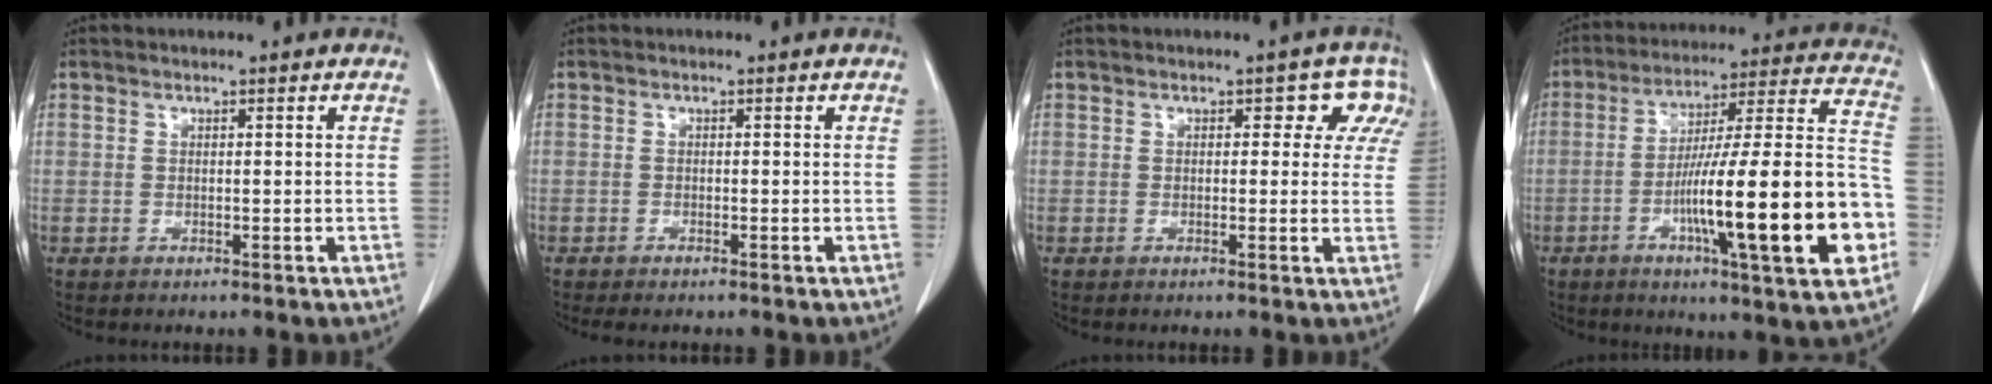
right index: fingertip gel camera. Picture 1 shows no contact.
{"total": 2.0, "force": [-1.7, 0.2, 1.0], "torque": [-0.012, -0.004, -0.021]}
{"total": 4.6, "force": [2.1, 3.2, 2.5], "torque": [-0.003, 0.010, 0.006]}
{"total": 24.2, "force": [-7.0, 1.4, 23.1], "torque": [-0.311, 0.004, -0.110]}